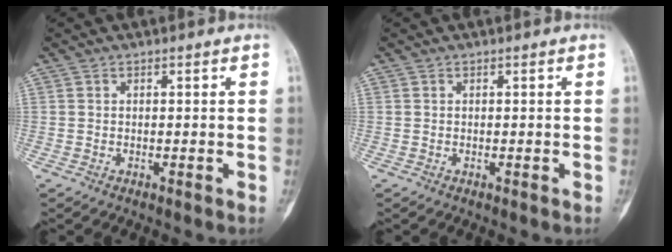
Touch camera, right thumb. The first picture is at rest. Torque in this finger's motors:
{"motor_torque": [2.49, 2.52, 0.04, 0.01, 0.00]}